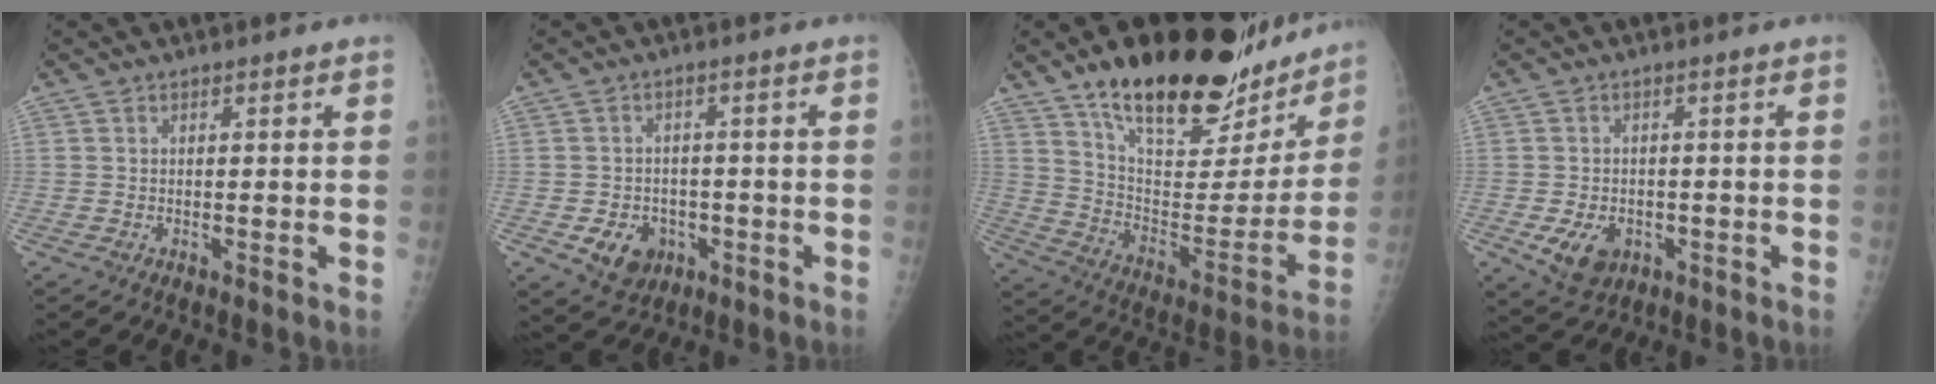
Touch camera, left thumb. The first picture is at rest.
{"total": 6.7, "force": [-2.3, 5.4, 3.1], "torque": [-0.029, 0.013, -0.026]}
{"total": 29.5, "force": [20.5, 11.7, 17.6], "torque": [-0.230, -0.069, 0.321]}
{"total": 6.0, "force": [-2.0, 4.5, 3.5], "torque": [-0.052, 0.004, -0.021]}